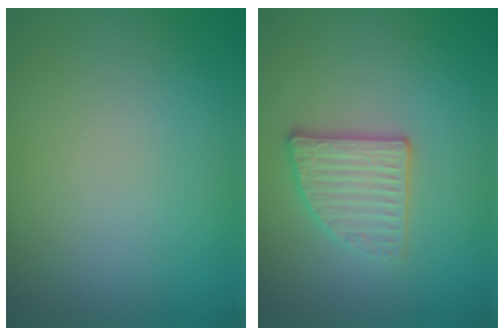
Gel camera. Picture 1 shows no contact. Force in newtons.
{"total": 2.9, "press": 2.7, "slide": 1.1}